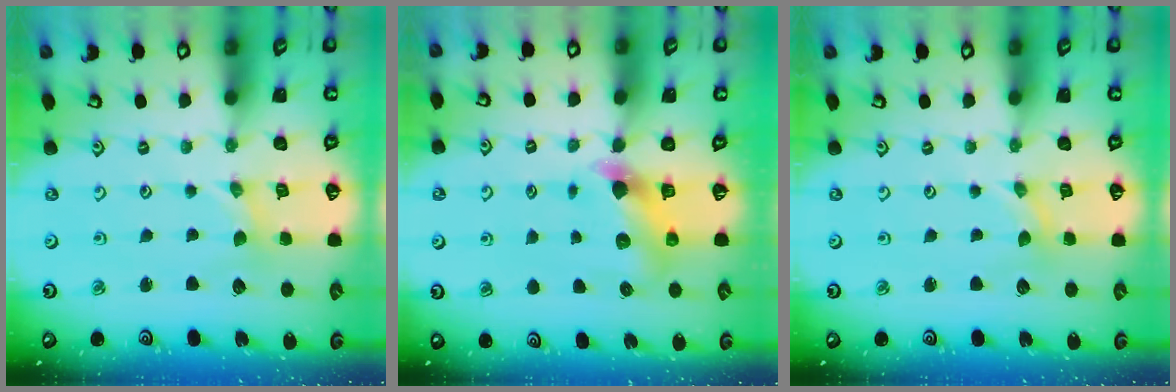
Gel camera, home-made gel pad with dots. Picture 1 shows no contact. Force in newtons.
{"total": 5.4, "press": 5.4, "slide": 0.3}
{"total": 0.0}